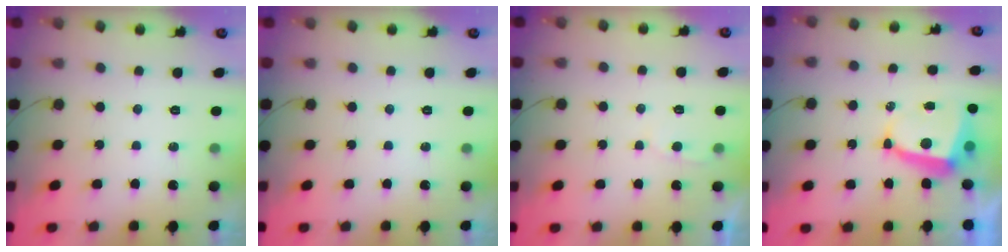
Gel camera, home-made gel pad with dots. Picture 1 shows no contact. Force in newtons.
{"total": 0.0}
{"total": 2.1, "press": 2.1, "slide": 0.2}
{"total": 6.3, "press": 6.3, "slide": 0.6}